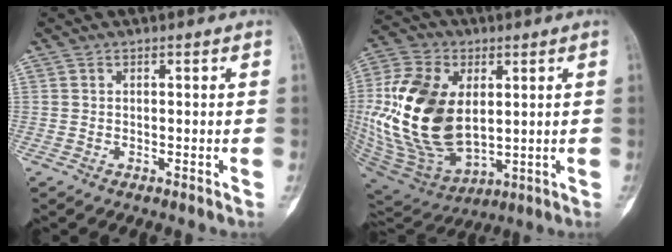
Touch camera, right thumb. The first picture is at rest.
{"total": 23.4, "force": [2.2, 14.8, 18.0], "torque": [-0.359, -0.021, 0.055]}